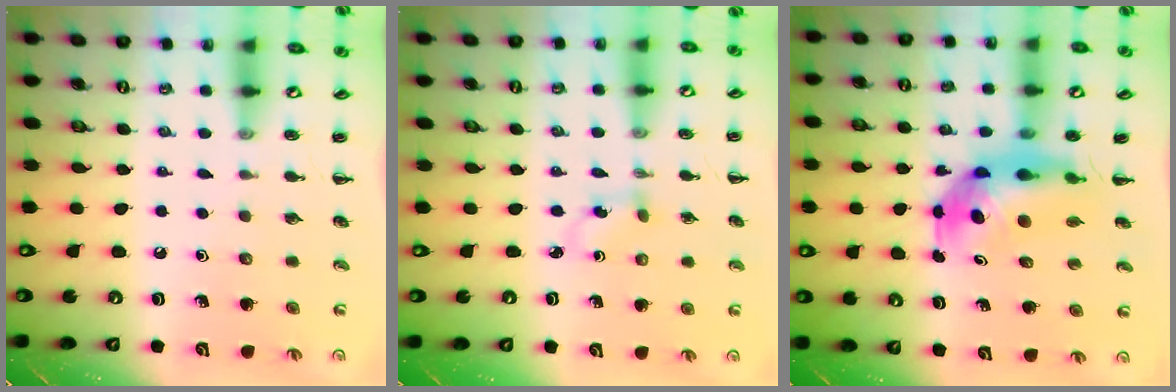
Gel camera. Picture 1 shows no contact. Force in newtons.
{"total": 1.8, "press": 1.7, "slide": 0.8}
{"total": 7.0, "press": 6.7, "slide": 2.0}